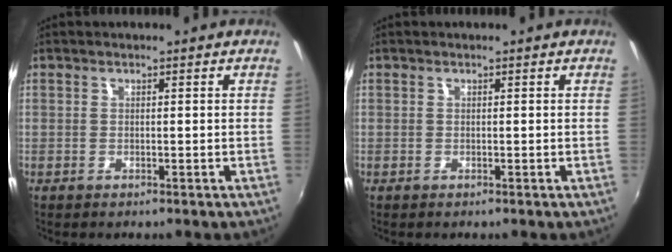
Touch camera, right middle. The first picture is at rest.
{"total": 0.0}